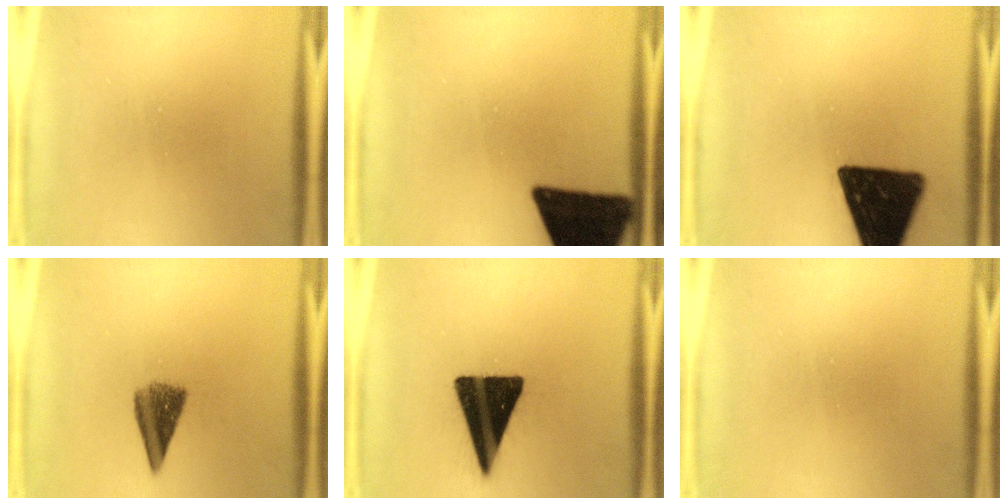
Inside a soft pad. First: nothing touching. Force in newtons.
{"total": 18.8}
{"total": 18.5}
{"total": 6.1}
{"total": 18.8}
{"total": 0.0}